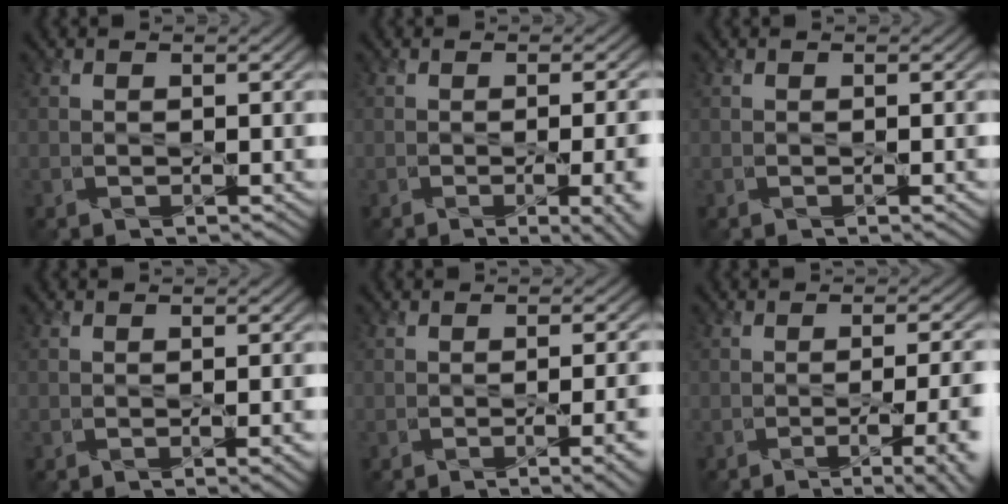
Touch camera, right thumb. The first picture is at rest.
{"total": 6.8, "force": [-1.7, 2.4, 6.1], "torque": [-0.053, -0.013, -0.004]}
{"total": 0.7, "force": [-0.4, 0.2, 0.6], "torque": [-0.011, -0.001, -0.006]}
{"total": 2.0, "force": [-0.9, 0.5, 1.7], "torque": [-0.028, -0.005, -0.011]}
{"total": 4.9, "force": [-1.5, 1.3, 4.5], "torque": [-0.053, -0.010, -0.011]}
{"total": 8.9, "force": [-2.7, 2.9, 8.0], "torque": [-0.078, -0.006, -0.032]}